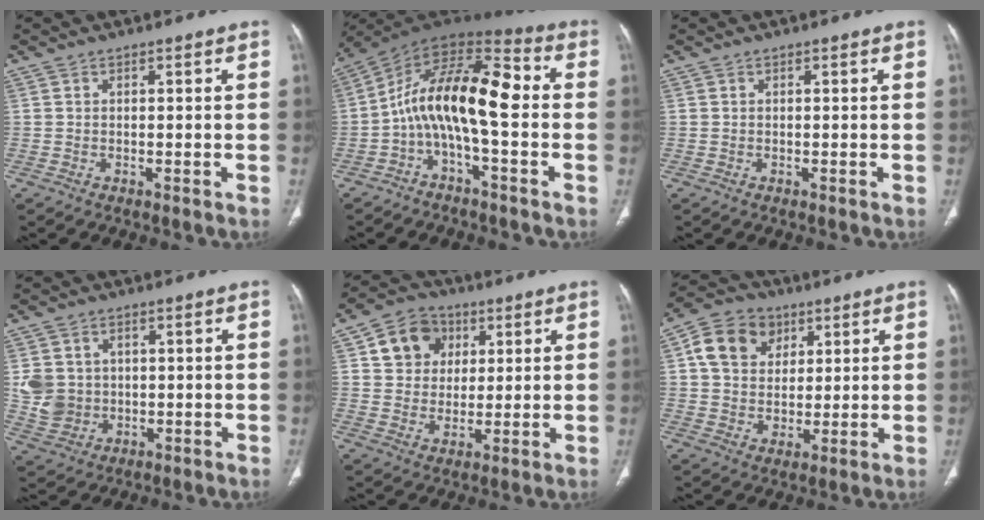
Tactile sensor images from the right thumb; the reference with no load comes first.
{"total": 15.4, "force": [-2.0, 6.1, 14.0], "torque": [-0.228, 0.076, -0.045]}
{"total": 0.0}
{"total": 4.6, "force": [0.3, 4.1, 2.1], "torque": [-0.030, 0.001, 0.013]}
{"total": 10.5, "force": [3.7, 8.8, 4.4], "torque": [-0.042, -0.007, 0.063]}
{"total": 12.3, "force": [4.2, 10.1, 5.7], "torque": [-0.080, -0.005, 0.072]}